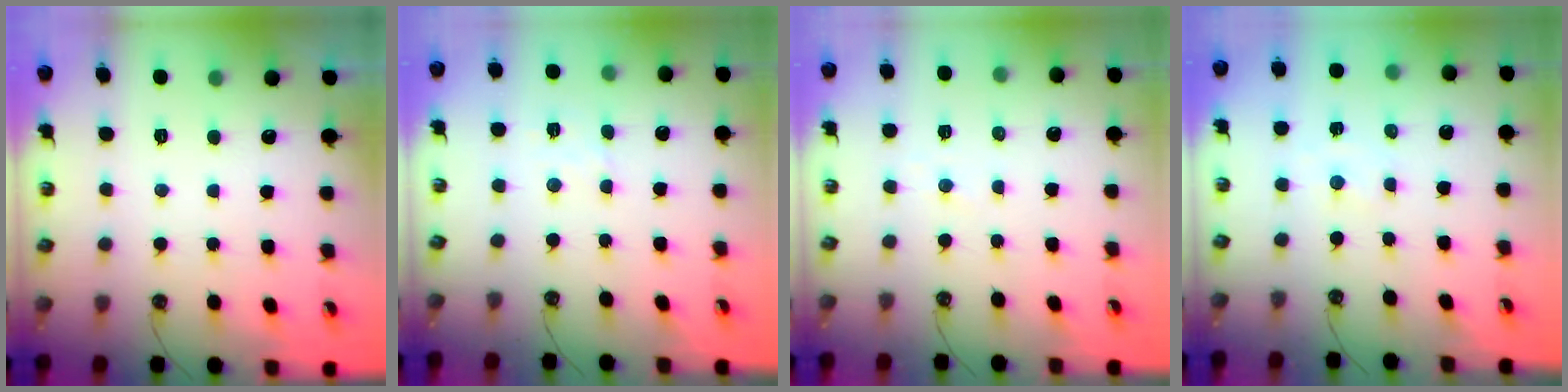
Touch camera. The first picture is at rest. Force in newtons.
{"total": 1.7, "press": 1.6, "slide": 0.4}
{"total": 2.9, "press": 2.9, "slide": 0.3}
{"total": 1.0, "press": 1.0, "slide": 0.2}